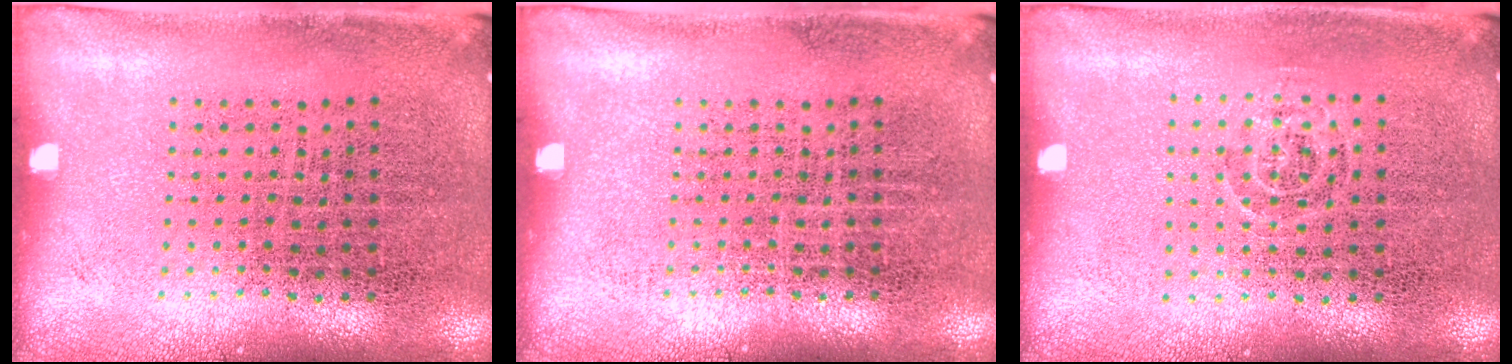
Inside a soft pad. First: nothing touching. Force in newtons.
{"total": 0.0}
{"total": 0.8, "press": 0.5, "slide": 0.6}